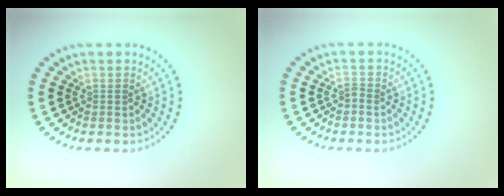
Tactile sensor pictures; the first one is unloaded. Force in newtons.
{"total": 0.7, "press": 0.6, "slide": 0.4}